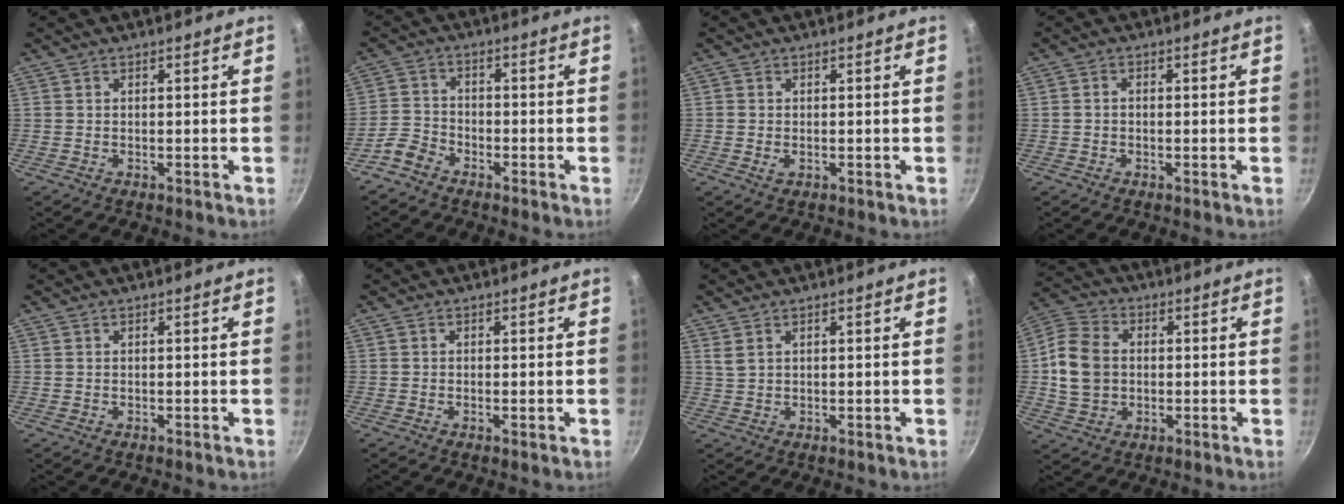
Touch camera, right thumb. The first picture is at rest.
{"total": 4.3, "force": [-3.3, 2.4, 1.3], "torque": [-0.025, 0.032, -0.076]}
{"total": 1.4, "force": [-0.3, 1.0, 1.0], "torque": [-0.019, -0.001, -0.005]}
{"total": 1.3, "force": [-0.2, 1.0, 0.8], "torque": [-0.017, 0.007, -0.006]}
{"total": 0.0}
{"total": 1.1, "force": [-0.3, 0.3, 1.0], "torque": [-0.019, 0.000, -0.007]}
{"total": 1.9, "force": [1.1, 1.0, 1.2], "torque": [-0.022, 0.000, 0.027]}
{"total": 11.2, "force": [0.3, 8.8, 6.9], "torque": [-0.113, 0.014, -0.004]}